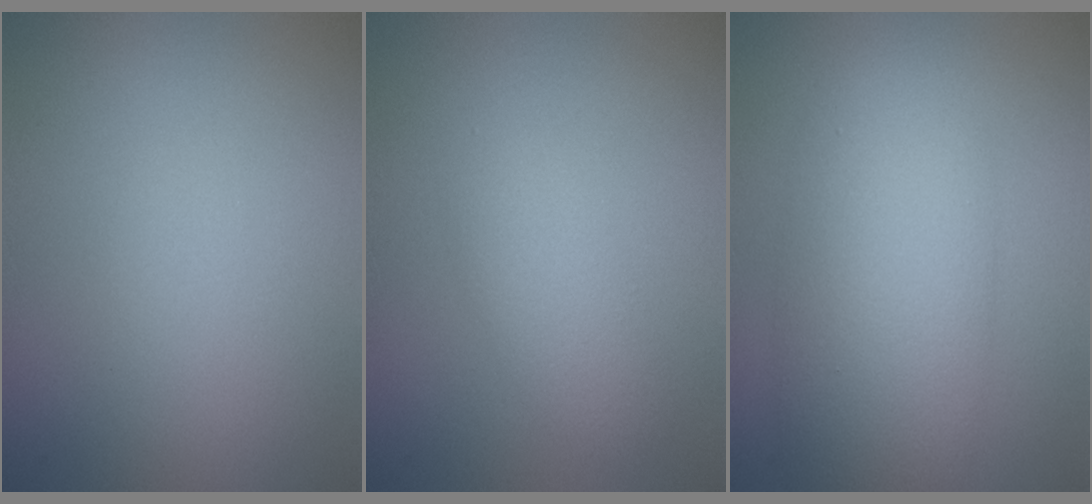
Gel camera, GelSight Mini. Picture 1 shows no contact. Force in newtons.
{"total": 2.2, "press": 2.2, "slide": 0.1}
{"total": 7.5, "press": 7.5, "slide": 0.1}